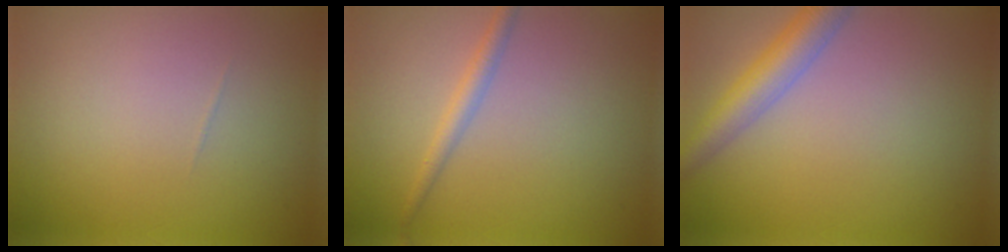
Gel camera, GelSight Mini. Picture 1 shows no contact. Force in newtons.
{"total": 1.7, "press": 1.7, "slide": 0.0}
{"total": 4.3, "press": 4.3, "slide": 0.1}